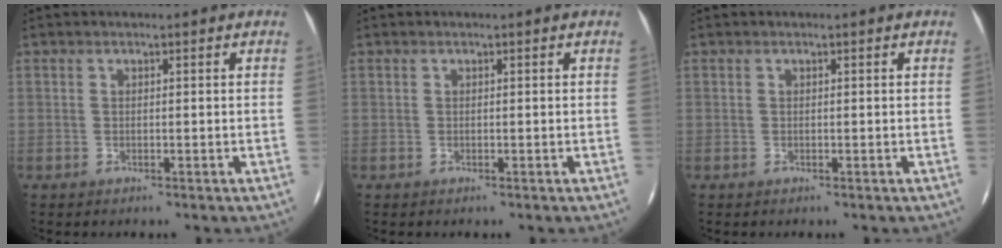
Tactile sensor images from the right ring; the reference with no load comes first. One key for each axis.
{"total": 0.0}
{"total": 0.0}